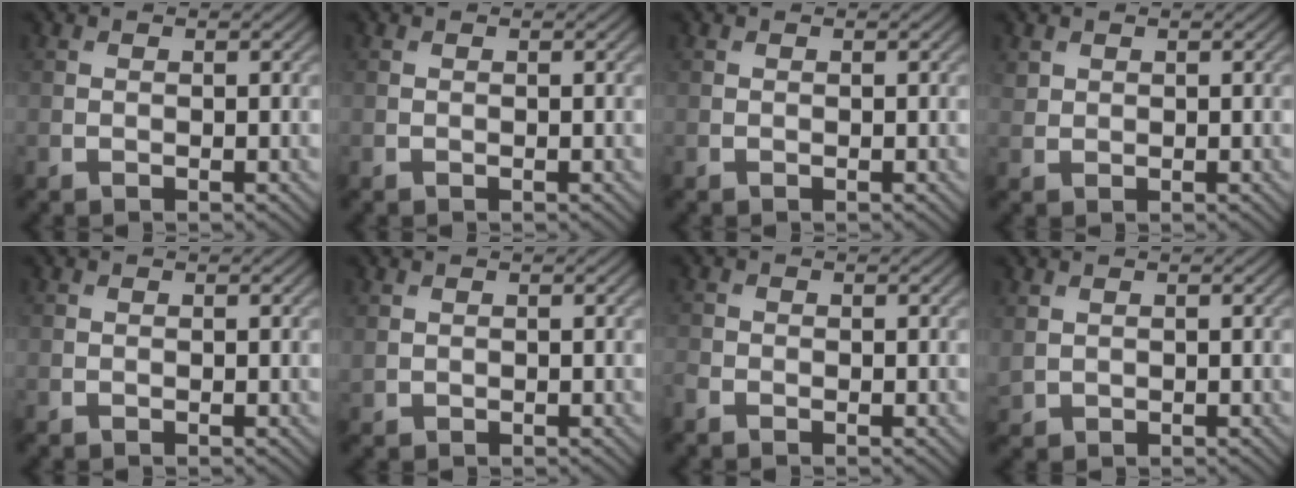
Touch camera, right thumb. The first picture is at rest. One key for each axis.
{"total": 0.0}
{"total": 0.0}
{"total": 1.1, "fx": 0.7, "fy": 0.7, "fz": 0.2, "tx": -0.008, "ty": -0.001, "tz": 0.019}
{"total": 0.0}
{"total": 0.6, "fx": 0.5, "fy": 0.4, "fz": 0.2, "tx": -0.010, "ty": -0.002, "tz": 0.015}
{"total": 1.3, "fx": -1.1, "fy": 0.5, "fz": 0.4, "tx": -0.013, "ty": -0.004, "tz": -0.027}
{"total": 1.2, "fx": 0.7, "fy": 0.9, "fz": 0.5, "tx": -0.020, "ty": -0.001, "tz": 0.022}